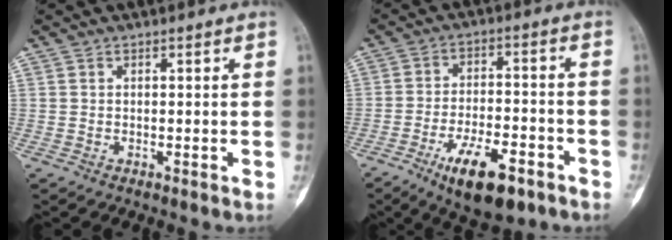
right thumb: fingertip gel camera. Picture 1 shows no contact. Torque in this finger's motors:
{"motor_torque": [2.55, 0.13, 1.21, -1.56, 0.20]}